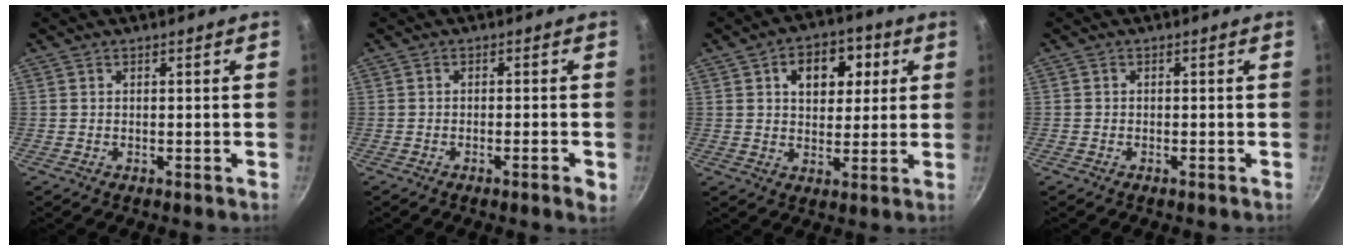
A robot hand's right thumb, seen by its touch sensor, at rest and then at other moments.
{"total": 3.0, "force": [-1.4, 0.4, 2.7], "torque": [-0.041, 0.006, -0.022]}
{"total": 10.8, "force": [3.5, 7.2, 7.2], "torque": [-0.062, 0.001, 0.044]}
{"total": 0.6, "force": [-0.5, 0.2, 0.3], "torque": [-0.009, 0.002, -0.009]}